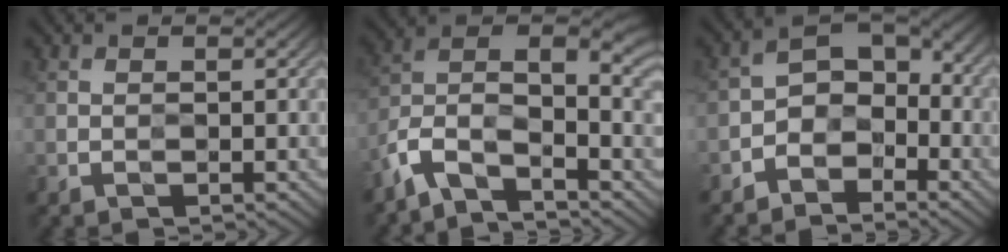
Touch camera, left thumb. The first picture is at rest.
{"total": 8.1, "force": [-4.2, 3.2, 6.1], "torque": [-0.112, -0.001, -0.102]}
{"total": 5.6, "force": [-3.5, 3.3, 2.8], "torque": [-0.032, 0.003, -0.080]}